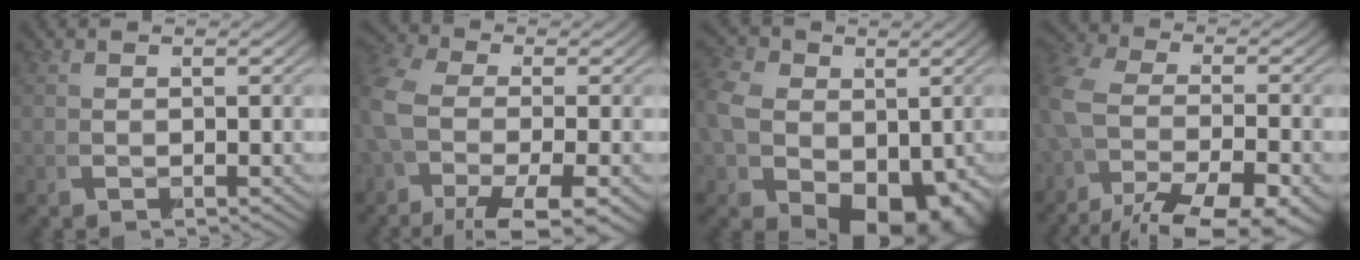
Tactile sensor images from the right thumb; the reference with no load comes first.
{"total": 6.1, "force": [-2.4, 3.3, 4.6], "torque": [-0.109, -0.023, -0.028]}
{"total": 9.3, "force": [-1.4, 6.6, 6.3], "torque": [-0.127, -0.060, 0.004]}
{"total": 8.4, "force": [-3.4, 4.6, 6.2], "torque": [-0.118, -0.028, -0.038]}